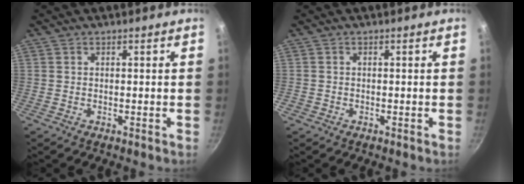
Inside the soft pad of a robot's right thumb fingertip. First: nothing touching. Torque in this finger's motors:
{"motor_torque": [-0.15, -0.09, 0.09, -0.23, -0.01]}